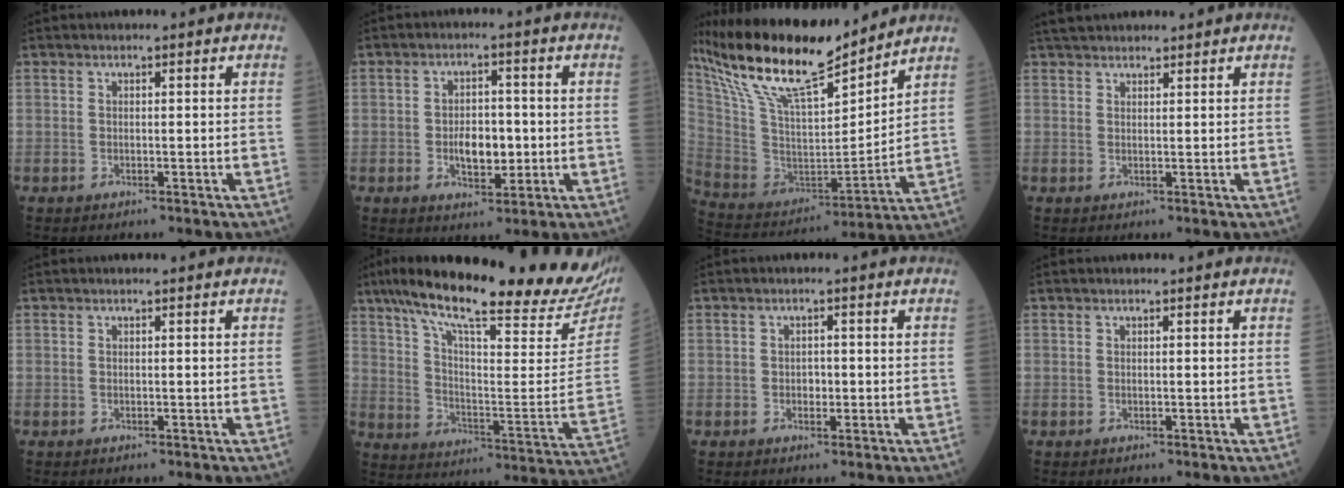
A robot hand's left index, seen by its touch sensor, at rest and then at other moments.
{"total": 5.5, "force": [-0.9, 3.2, 4.4], "torque": [-0.077, 0.000, -0.009]}
{"total": 21.8, "force": [17.3, 4.3, 12.7], "torque": [-0.249, 0.009, 0.323]}
{"total": 7.6, "force": [6.8, 1.9, 2.9], "torque": [-0.044, 0.034, 0.113]}
{"total": 0.0}
{"total": 30.2, "force": [24.5, 3.0, 17.3], "torque": [-0.285, -0.049, 0.335]}
{"total": 1.6, "force": [-0.4, 1.2, 1.0], "torque": [-0.017, -0.001, -0.005]}
{"total": 0.0}